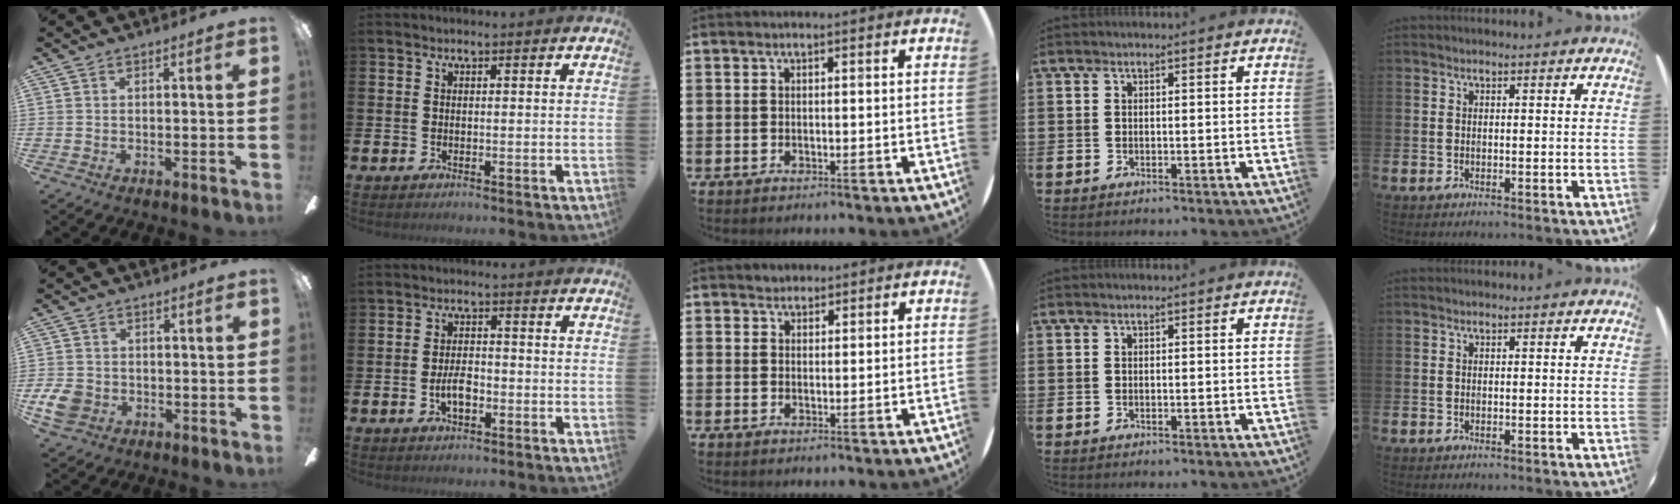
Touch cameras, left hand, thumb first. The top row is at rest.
{"thumb": {"total": 6.5, "force": [-1.7, 5.5, 2.9], "torque": [-0.068, 0.012, -0.032]}, "index": {"total": 3.4, "force": [-1.1, 1.7, 2.7], "torque": [-0.035, -0.001, -0.024]}, "middle": {"total": 1.6, "force": [1.5, 0.6, -0.2], "torque": [0.001, 0.002, 0.030]}}